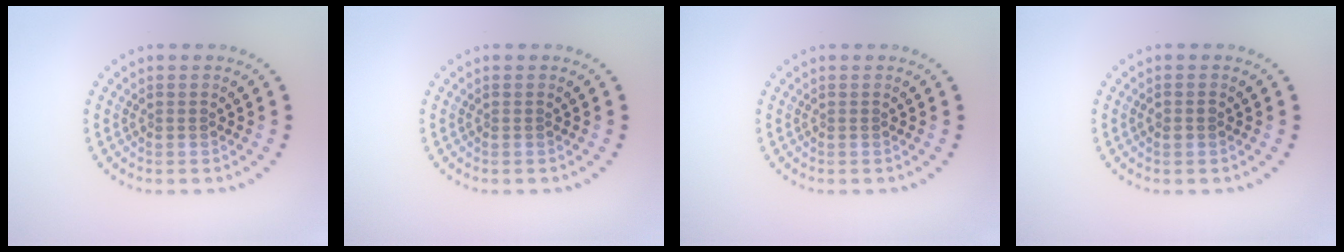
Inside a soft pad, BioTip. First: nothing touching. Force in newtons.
{"total": 0.0}
{"total": 0.0}
{"total": 0.9, "press": 0.9, "slide": 0.1}